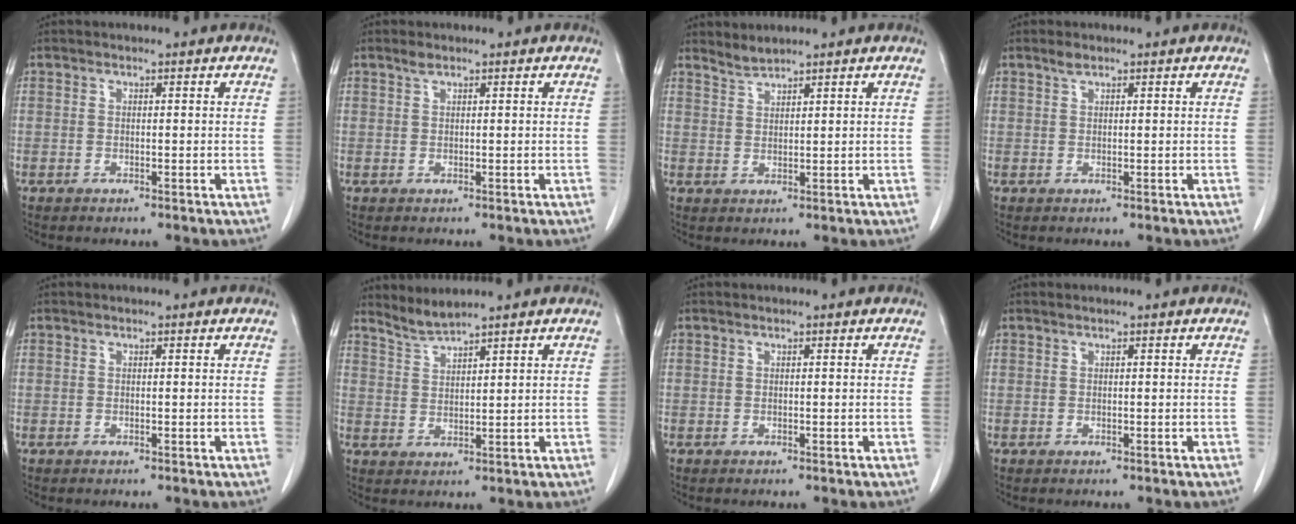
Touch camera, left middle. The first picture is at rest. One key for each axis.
{"total": 0.9, "fx": 0.7, "fy": 0.2, "fz": 0.5, "tx": -0.014, "ty": 0.003, "tz": 0.016}
{"total": 1.9, "fx": 1.9, "fy": -0.3, "fz": 0.0, "tx": -0.002, "ty": 0.000, "tz": 0.042}
{"total": 1.0, "fx": 0.8, "fy": 0.3, "fz": 0.6, "tx": -0.016, "ty": 0.003, "tz": 0.018}
{"total": 0.0}
{"total": 3.0, "fx": 2.8, "fy": -1.0, "fz": 0.1, "tx": -0.010, "ty": -0.007, "tz": 0.065}
{"total": 0.0}
{"total": 0.0}